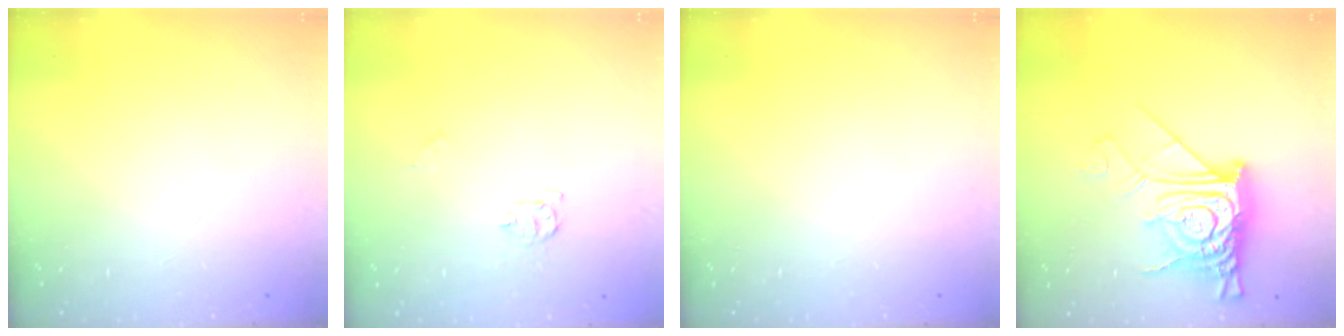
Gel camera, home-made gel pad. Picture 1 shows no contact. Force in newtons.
{"total": 5.8, "press": 5.8, "slide": 0.6}
{"total": 0.0}
{"total": 15.4, "press": 15.3, "slide": 1.5}